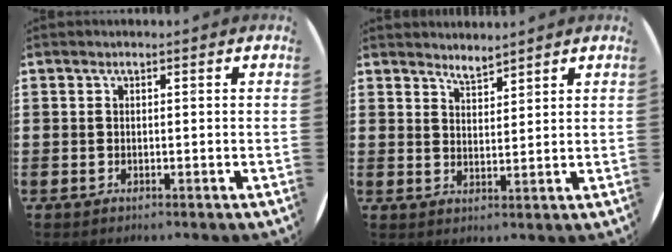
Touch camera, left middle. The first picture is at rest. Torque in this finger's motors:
{"motor_torque": [0.06, -0.26, 0.02, 0.02]}